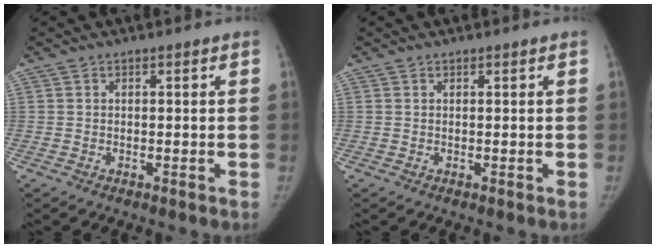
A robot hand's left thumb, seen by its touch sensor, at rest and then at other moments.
{"total": 0.0}